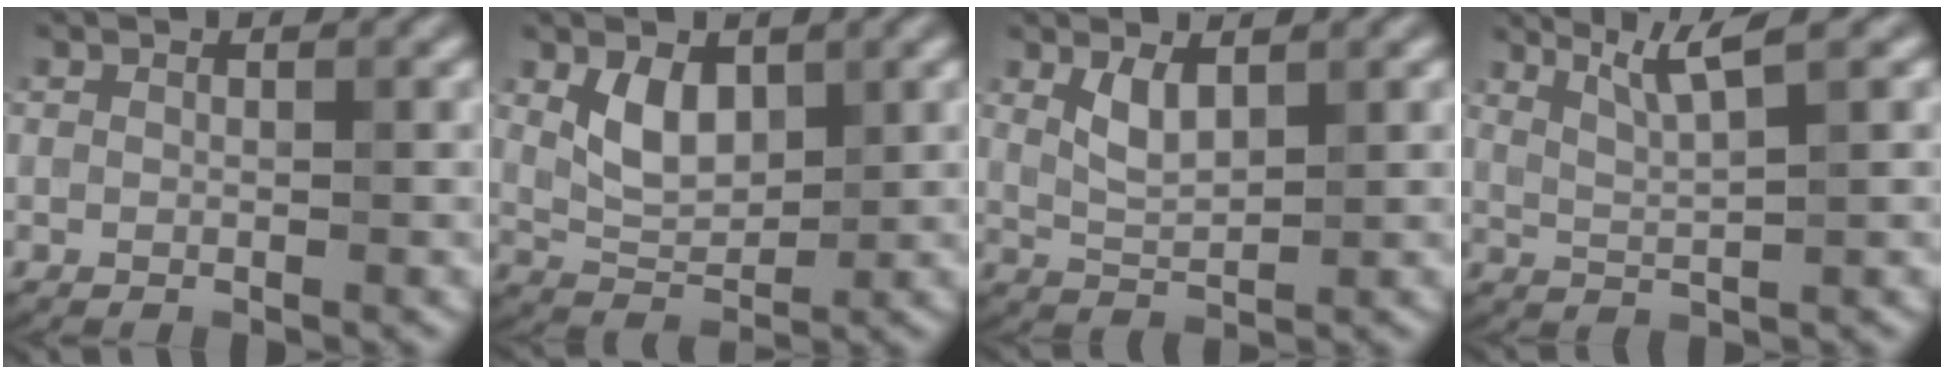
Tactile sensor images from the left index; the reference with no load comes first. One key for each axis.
{"total": 3.5, "fx": 1.2, "fy": 2.1, "fz": 2.5, "tx": -0.053, "ty": -0.007, "tz": 0.027}
{"total": 2.3, "fx": 1.0, "fy": 0.8, "fz": 1.9, "tx": -0.045, "ty": -0.007, "tz": 0.023}
{"total": 3.5, "fx": 2.2, "fy": 0.4, "fz": 2.7, "tx": -0.050, "ty": 0.004, "tz": 0.045}